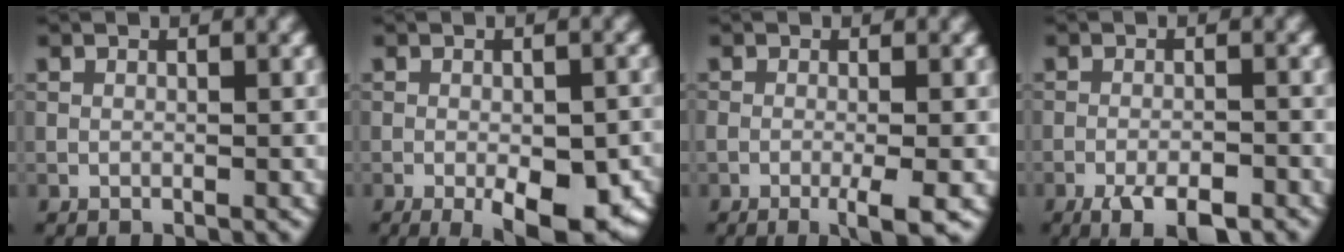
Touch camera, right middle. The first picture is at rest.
{"total": 7.6, "force": [-3.1, 2.8, 6.3], "torque": [-0.083, -0.012, -0.032]}
{"total": 3.2, "force": [-1.2, 0.6, 2.9], "torque": [-0.048, -0.008, -0.022]}
{"total": 4.5, "force": [-3.0, 1.2, 3.1], "torque": [-0.057, -0.005, -0.049]}